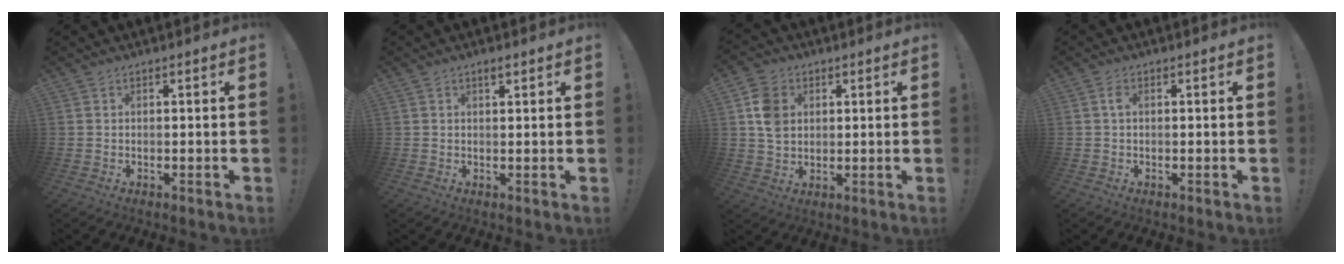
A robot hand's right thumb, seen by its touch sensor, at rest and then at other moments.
{"total": 1.4, "force": [1.0, 0.4, 0.9], "torque": [-0.011, -0.002, 0.017]}
{"total": 9.0, "force": [2.0, 7.2, 5.1], "torque": [-0.084, 0.008, 0.040]}
{"total": 1.7, "force": [0.2, 0.8, 1.5], "torque": [-0.024, 0.003, 0.001]}